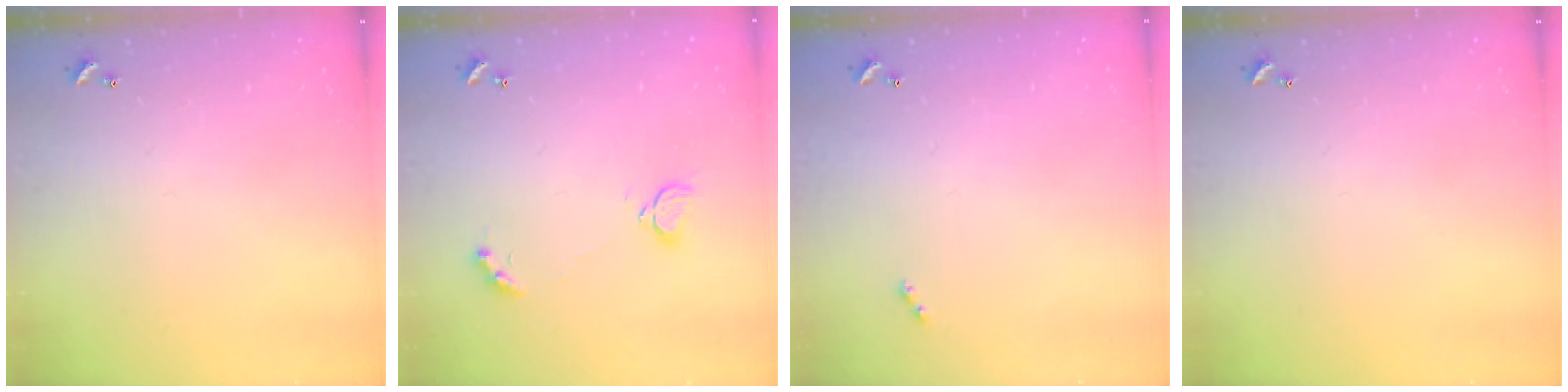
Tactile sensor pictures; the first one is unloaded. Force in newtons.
{"total": 2.2, "press": 2.1, "slide": 0.5}
{"total": 2.0, "press": 2.0, "slide": 0.4}
{"total": 0.0}